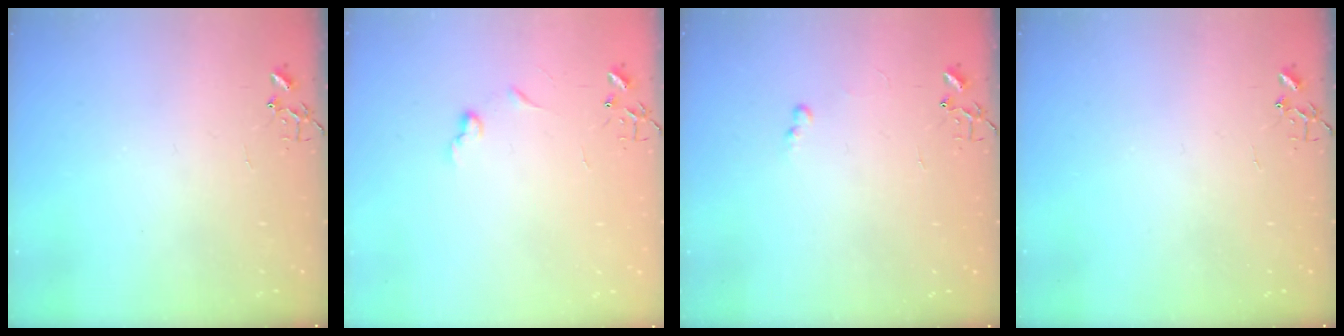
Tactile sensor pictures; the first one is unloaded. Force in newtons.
{"total": 5.7, "press": 5.6, "slide": 0.8}
{"total": 4.4, "press": 4.4, "slide": 0.5}
{"total": 0.0}